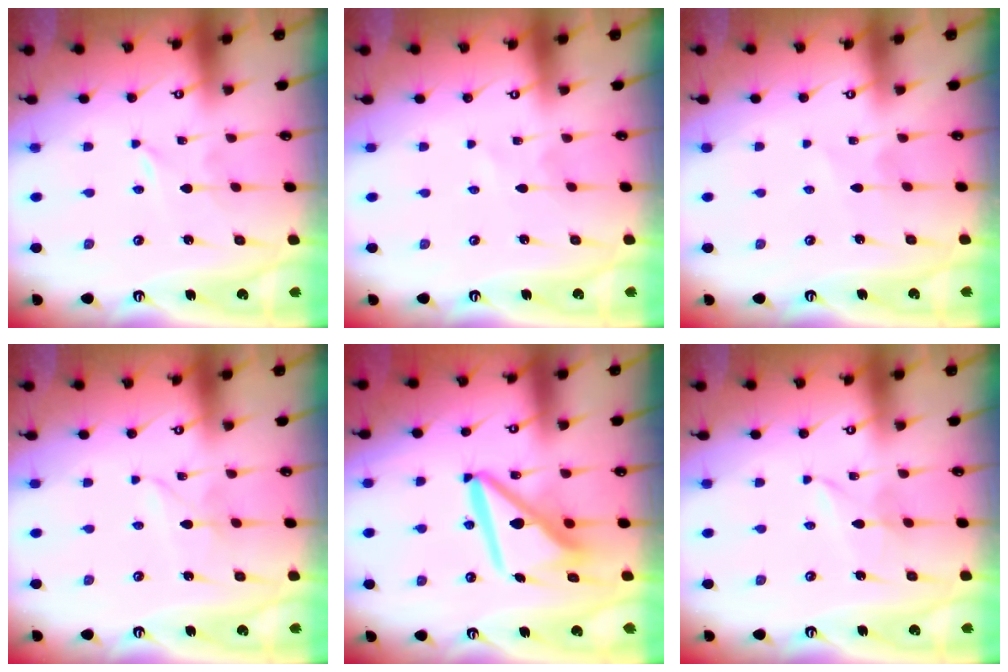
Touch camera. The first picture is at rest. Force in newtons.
{"total": 1.2, "press": 1.2, "slide": 0.2}
{"total": 4.3, "press": 4.2, "slide": 0.5}
{"total": 2.9, "press": 2.9, "slide": 0.3}
{"total": 12.2, "press": 12.1, "slide": 1.5}
{"total": 2.3, "press": 2.3, "slide": 0.3}